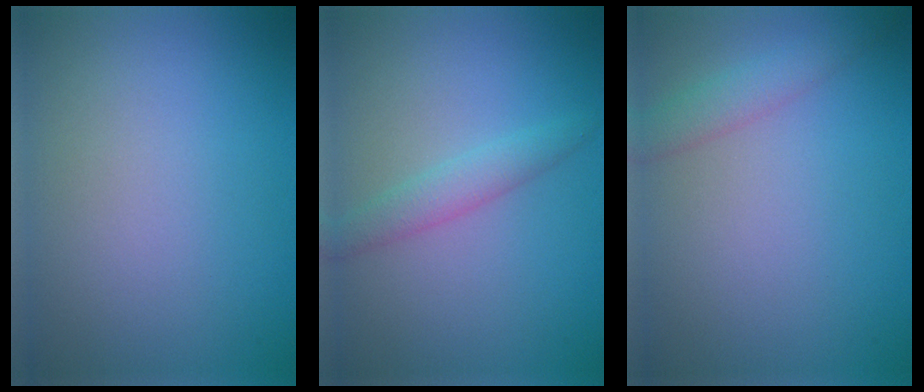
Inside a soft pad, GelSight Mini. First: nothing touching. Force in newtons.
{"total": 2.1, "press": 2.1, "slide": 0.1}
{"total": 2.0, "press": 2.0, "slide": 0.0}